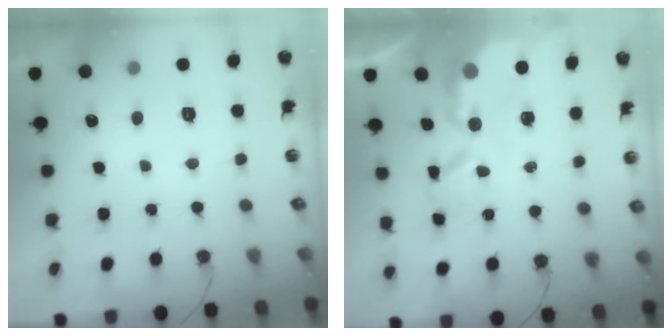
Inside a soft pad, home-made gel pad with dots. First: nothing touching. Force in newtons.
{"total": 5.7, "press": 5.7, "slide": 0.5}